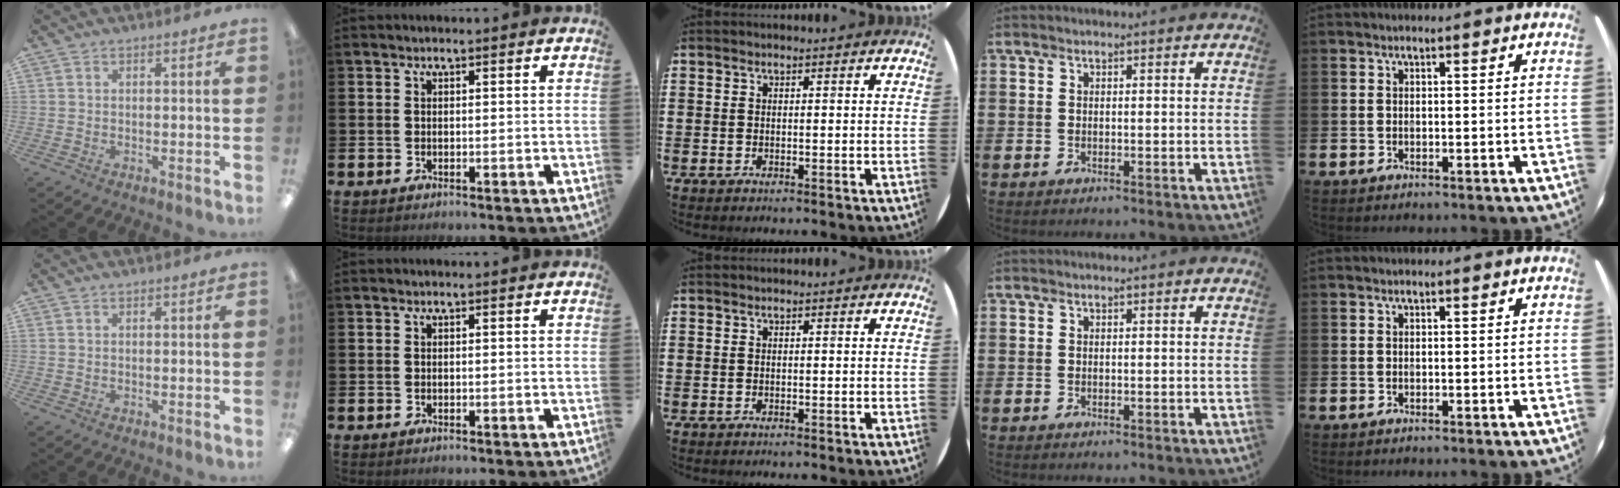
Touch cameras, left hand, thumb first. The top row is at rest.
{}